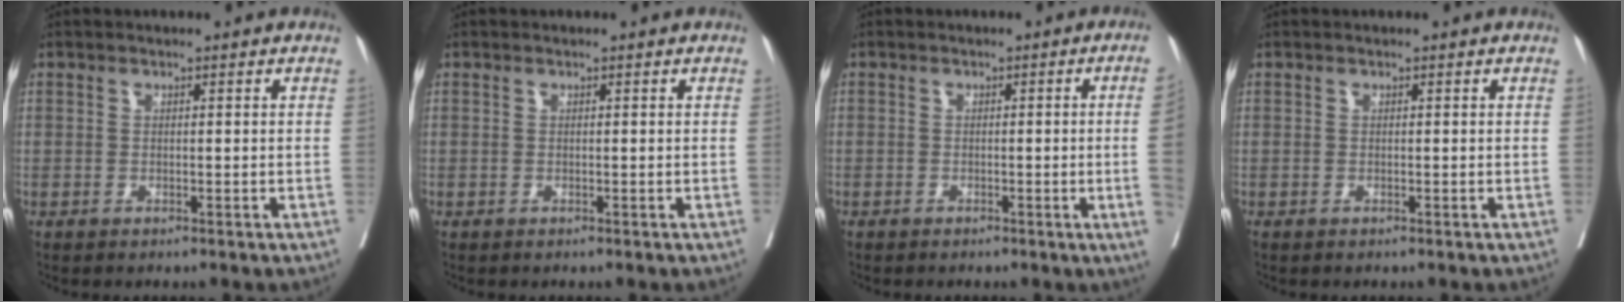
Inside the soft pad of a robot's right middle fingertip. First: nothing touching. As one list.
[{"total": 0.0}, {"total": 4.3, "force": [-0.7, -1.7, 3.9], "torque": [-0.045, -0.009, -0.009]}, {"total": 0.0}]